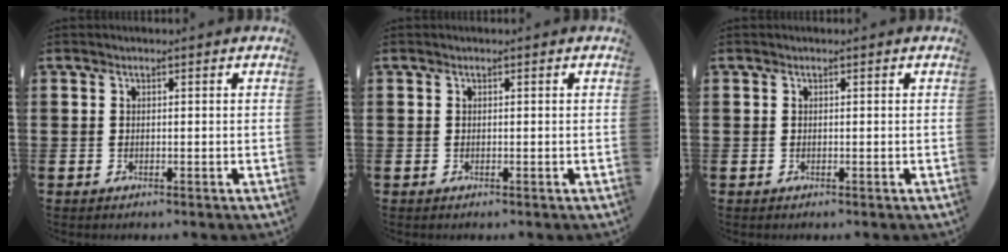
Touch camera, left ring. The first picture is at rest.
{"total": 0.0}
{"total": 0.0}